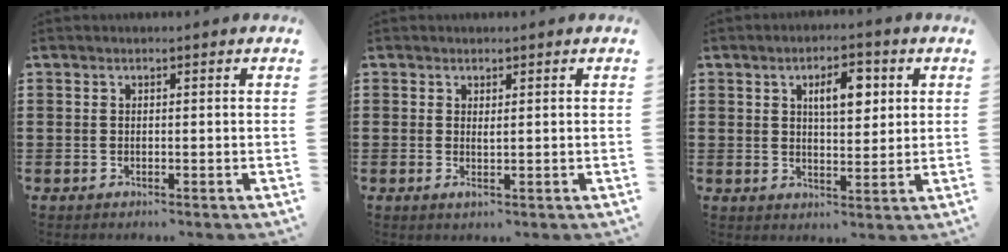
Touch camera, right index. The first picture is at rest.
{"total": 0.9, "force": [0.4, 0.1, 0.8], "torque": [-0.017, 0.000, 0.008]}
{"total": 5.9, "force": [2.0, 2.5, 4.9], "torque": [-0.080, 0.001, 0.027]}